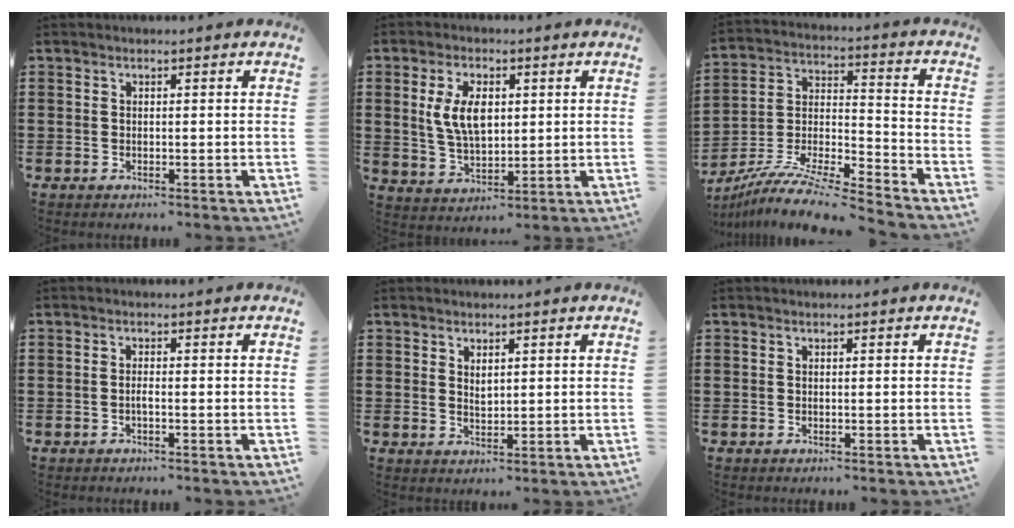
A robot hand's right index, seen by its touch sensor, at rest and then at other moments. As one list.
[{"total": 7.2, "force": [1.5, 3.8, 5.9], "torque": [-0.123, 0.006, 0.022]}, {"total": 10.2, "force": [-9.4, 0.4, 3.9], "torque": [-0.069, 0.008, -0.188]}, {"total": 0.8, "force": [-0.5, 0.0, 0.6], "torque": [-0.013, -0.002, -0.010]}, {"total": 1.6, "force": [1.1, 0.7, 0.9], "torque": [-0.018, 0.005, 0.019]}, {"total": 0.0}]